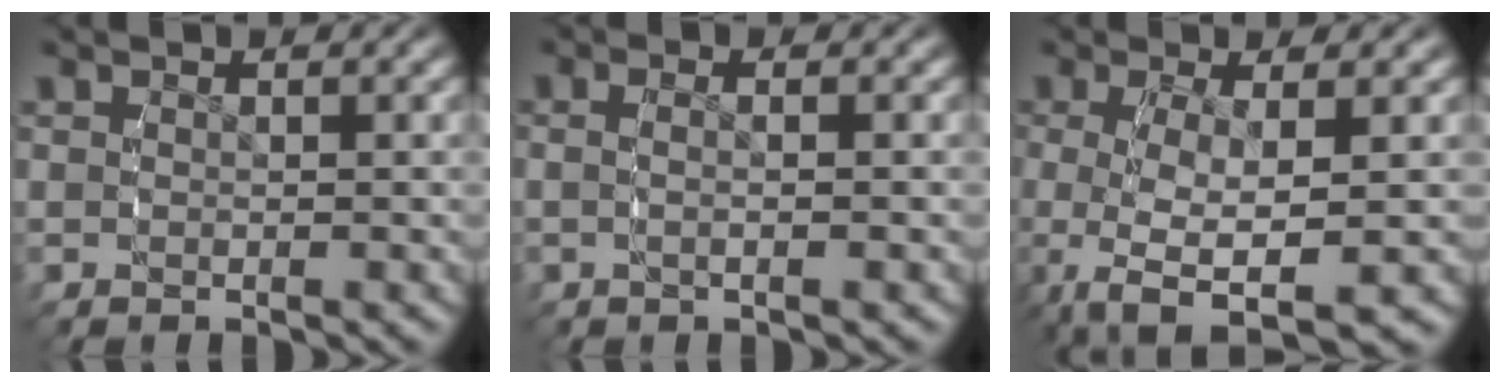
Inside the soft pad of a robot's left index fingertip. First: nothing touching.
{"total": 1.6, "force": [-0.4, -0.1, 1.5], "torque": [-0.033, -0.004, -0.006]}
{"total": 8.4, "force": [-3.7, 4.5, 6.0], "torque": [-0.160, -0.059, -0.026]}